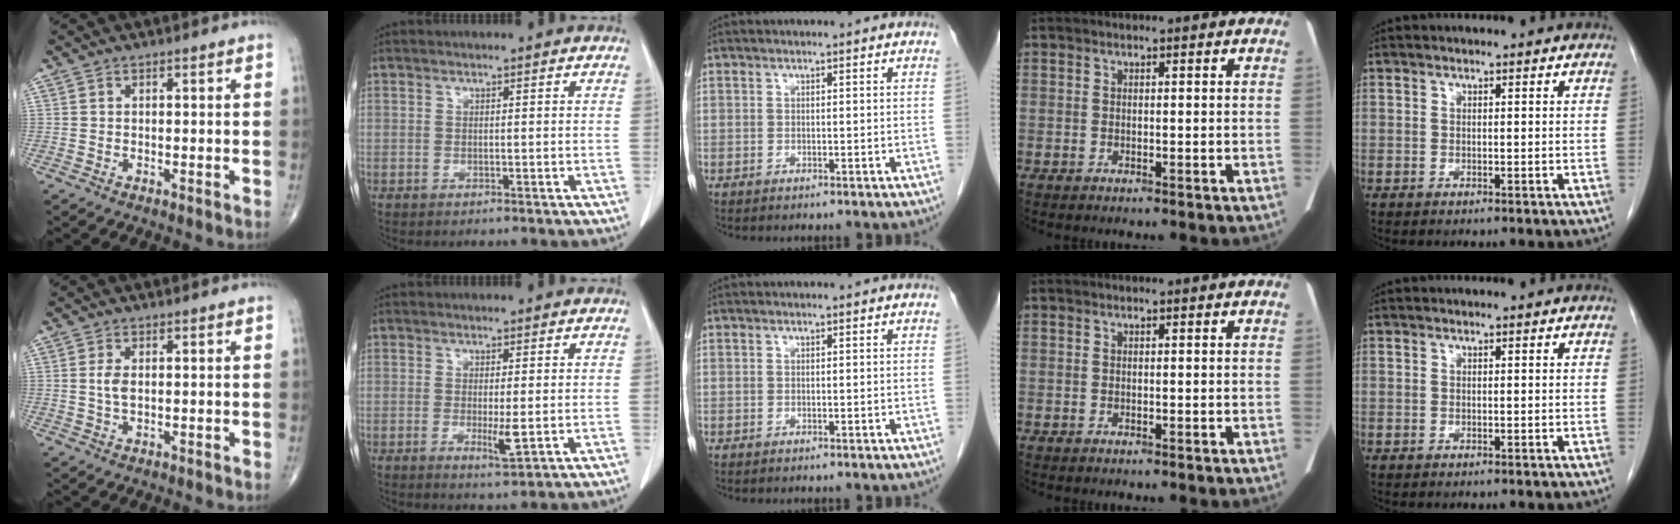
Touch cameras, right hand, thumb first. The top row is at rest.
{"thumb": {"total": 2.5, "force": [0.2, 1.3, 2.2], "torque": [-0.046, 0.001, 0.003]}, "index": {"total": 3.3, "force": [-0.5, 0.4, 3.2], "torque": [-0.053, -0.009, -0.006]}}